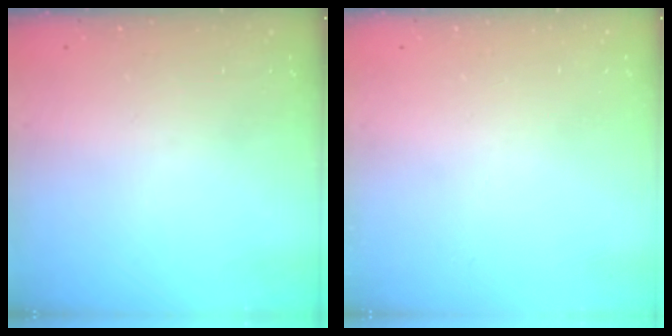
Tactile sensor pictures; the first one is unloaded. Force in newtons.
{"total": 0.0}